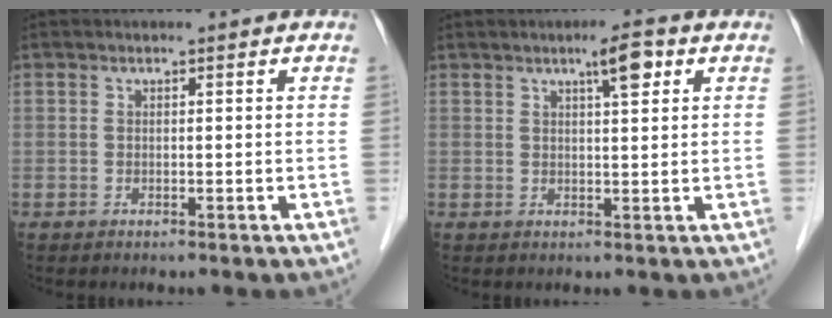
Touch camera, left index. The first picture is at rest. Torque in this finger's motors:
{"motor_torque": [0.50, -0.23, 0.11, 0.02]}